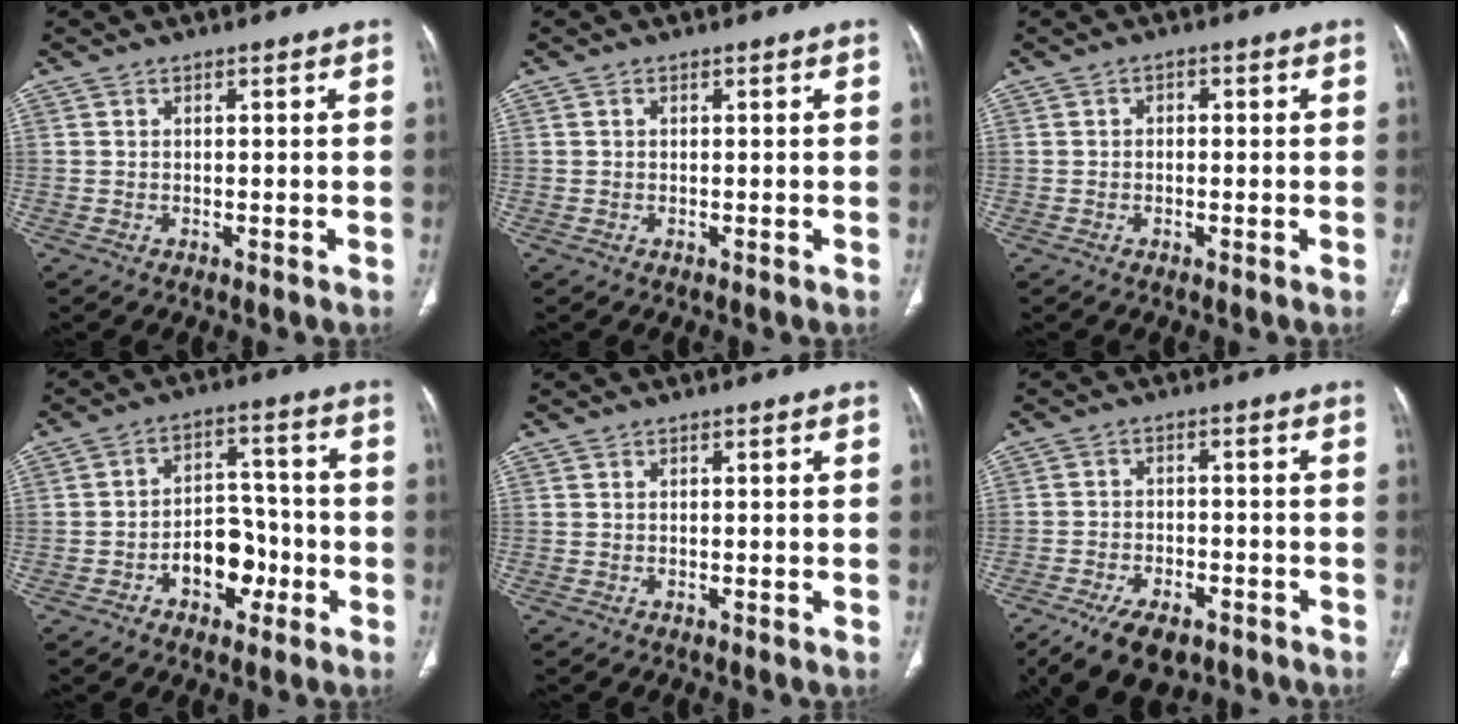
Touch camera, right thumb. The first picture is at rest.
{"total": 0.0}
{"total": 1.4, "force": [0.1, 1.0, 1.0], "torque": [-0.008, 0.006, -0.004]}
{"total": 9.0, "force": [-3.5, 6.2, 5.4], "torque": [-0.045, 0.048, -0.056]}
{"total": 0.0}
{"total": 11.8, "force": [-8.1, 5.9, 6.4], "torque": [-0.098, 0.025, -0.128]}